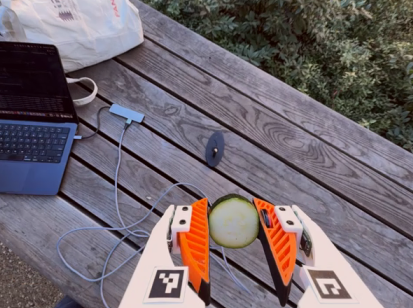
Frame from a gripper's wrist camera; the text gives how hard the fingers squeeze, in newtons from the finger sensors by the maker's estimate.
{"total": 8.3, "left": 7.7, "right": 9.0}